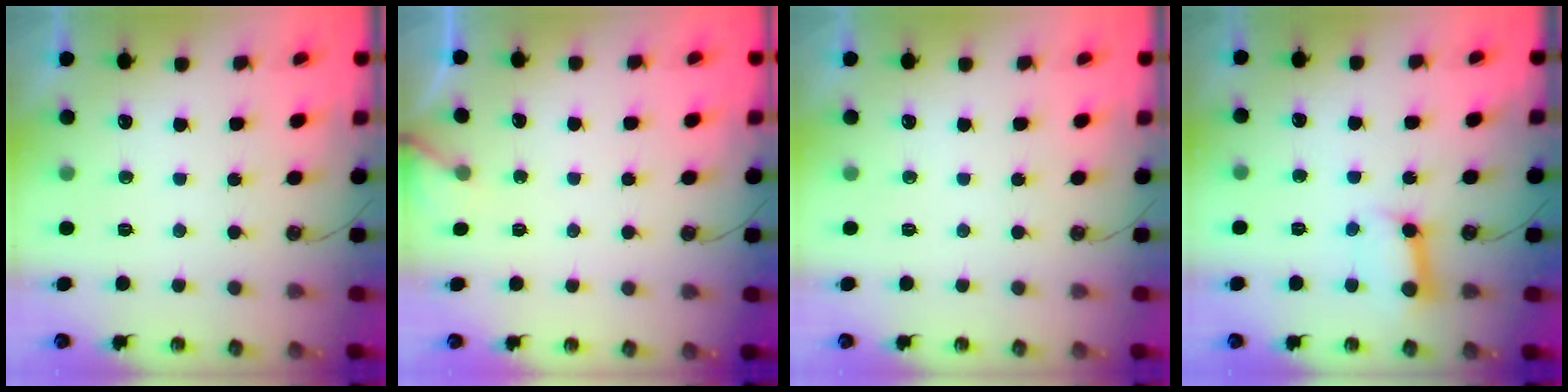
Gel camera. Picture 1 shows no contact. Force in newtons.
{"total": 3.1, "press": 3.1, "slide": 0.2}
{"total": 0.0}
{"total": 8.2, "press": 8.1, "slide": 0.9}